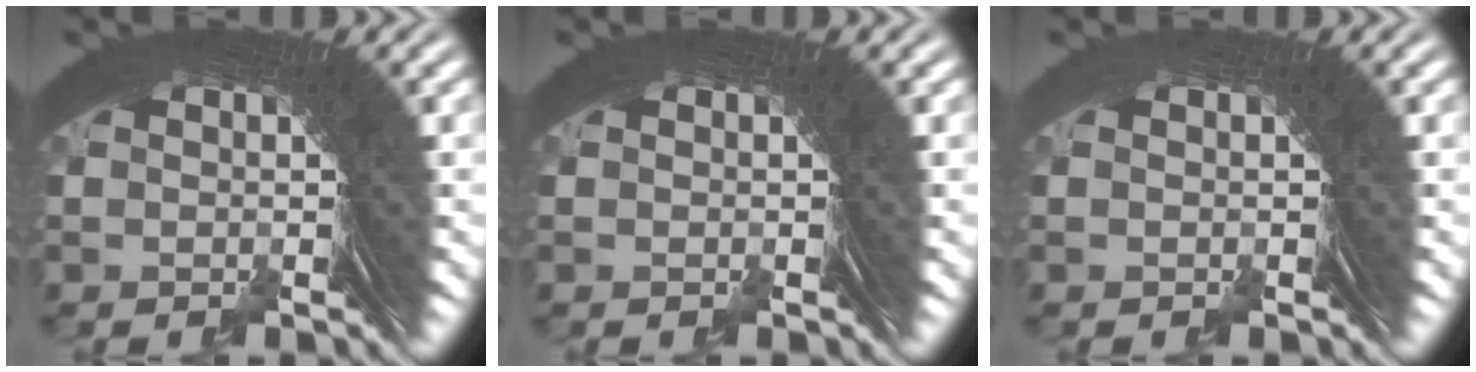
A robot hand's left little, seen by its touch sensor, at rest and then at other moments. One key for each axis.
{"total": 0.0}
{"total": 0.9, "fx": -0.3, "fy": -0.5, "fz": -0.6, "tx": 0.016, "ty": 0.003, "tz": -0.005}